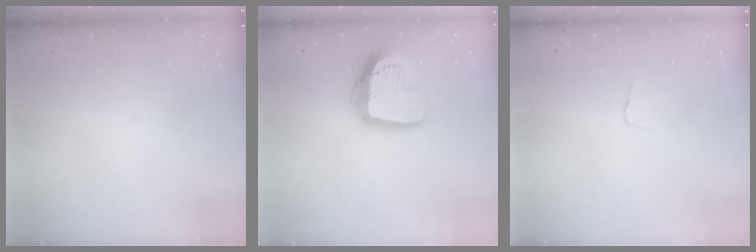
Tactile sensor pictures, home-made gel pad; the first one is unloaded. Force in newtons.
{"total": 16.7, "press": 16.6, "slide": 1.4}
{"total": 2.9, "press": 2.8, "slide": 0.3}